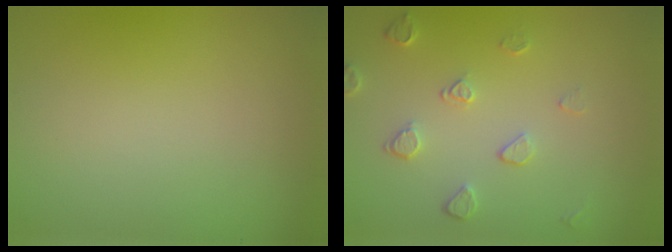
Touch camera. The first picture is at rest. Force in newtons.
{"total": 2.0, "press": 1.3, "slide": 1.5}